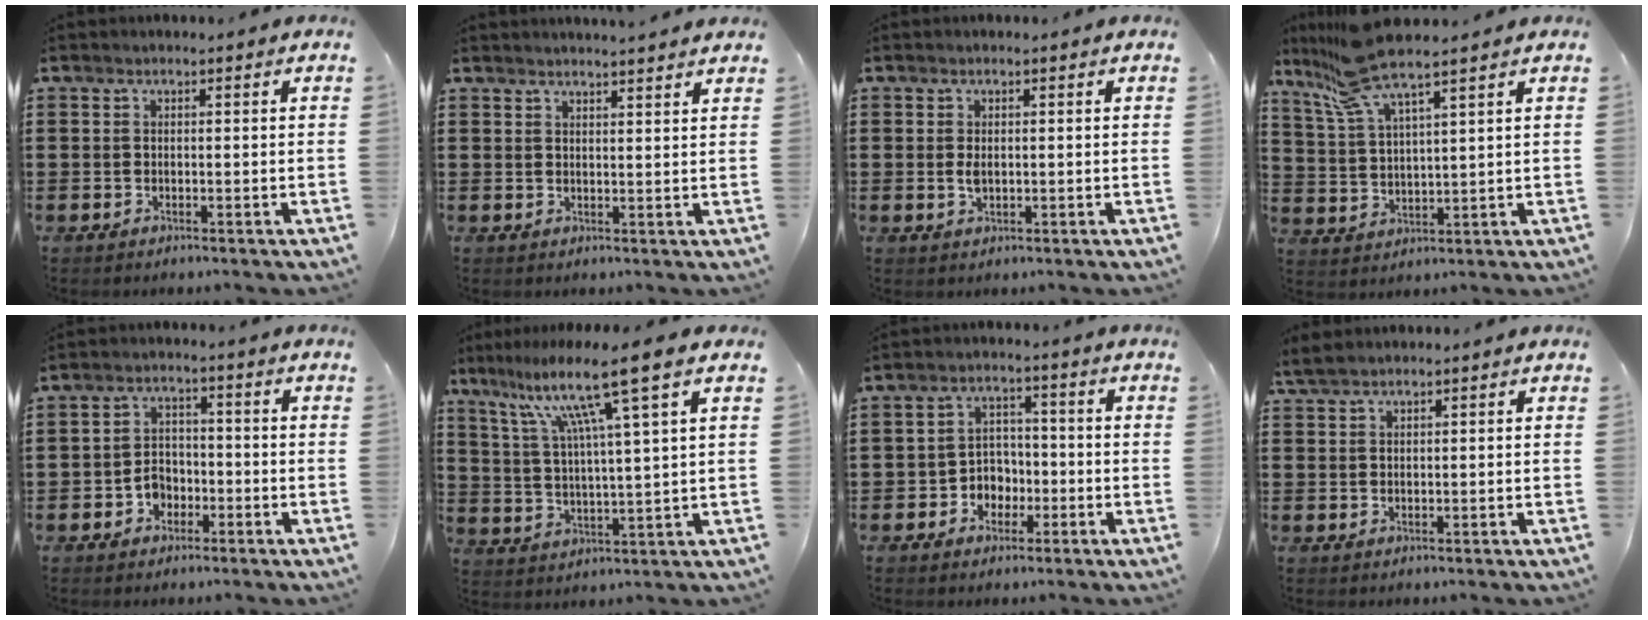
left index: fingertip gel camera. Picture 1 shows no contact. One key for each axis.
{"total": 2.2, "fx": 2.2, "fy": -0.4, "fz": 0.2, "tx": -0.009, "ty": -0.004, "tz": 0.042}
{"total": 1.6, "fx": 0.0, "fy": 0.8, "fz": 1.4, "tx": -0.030, "ty": 0.003, "tz": -0.001}
{"total": 9.2, "fx": 7.8, "fy": 1.0, "fz": 4.9, "tx": -0.126, "ty": -0.020, "tz": 0.142}
{"total": 3.7, "fx": -2.0, "fy": 2.8, "fz": 1.3, "tx": -0.032, "ty": 0.008, "tz": -0.041}
{"total": 11.5, "fx": 7.4, "fy": -0.2, "fz": 8.8, "tx": -0.184, "ty": -0.025, "tz": 0.114}
{"total": 4.3, "fx": -2.1, "fy": 3.6, "fz": 1.1, "tx": -0.032, "ty": 0.012, "tz": -0.045}
{"total": 2.0, "fx": 1.6, "fy": 0.3, "fz": 1.2, "tx": -0.027, "ty": 0.001, "tz": 0.032}